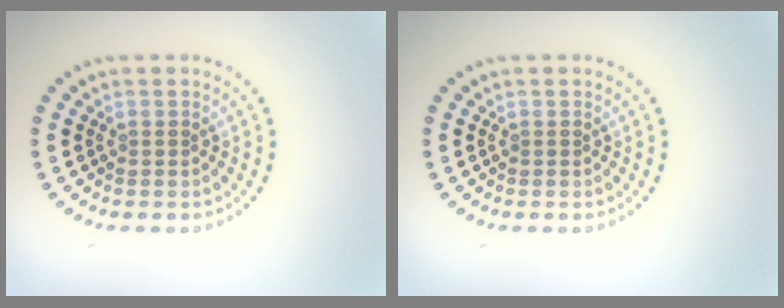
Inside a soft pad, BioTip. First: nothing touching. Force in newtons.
{"total": 0.0}